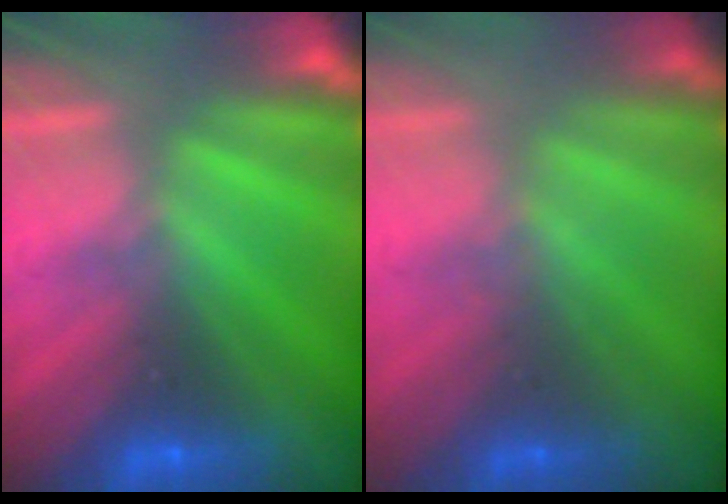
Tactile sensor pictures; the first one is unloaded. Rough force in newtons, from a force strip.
{"total": 1.8}